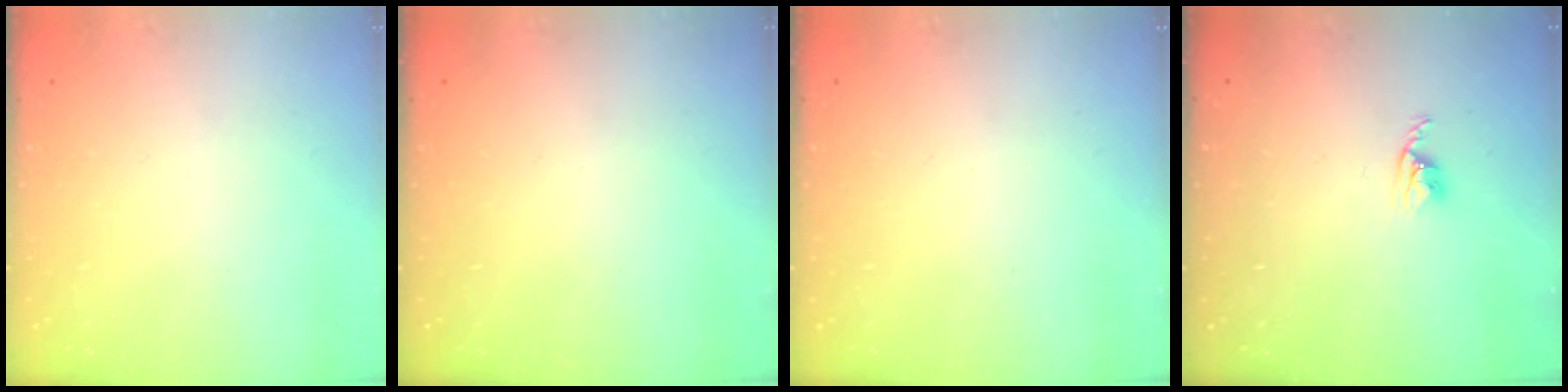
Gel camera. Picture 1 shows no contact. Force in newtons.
{"total": 0.0}
{"total": 0.0}
{"total": 2.9, "press": 2.9, "slide": 0.4}